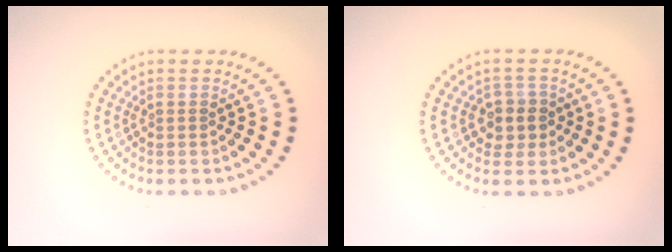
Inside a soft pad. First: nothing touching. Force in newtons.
{"total": 2.4, "press": 2.2, "slide": 0.9}